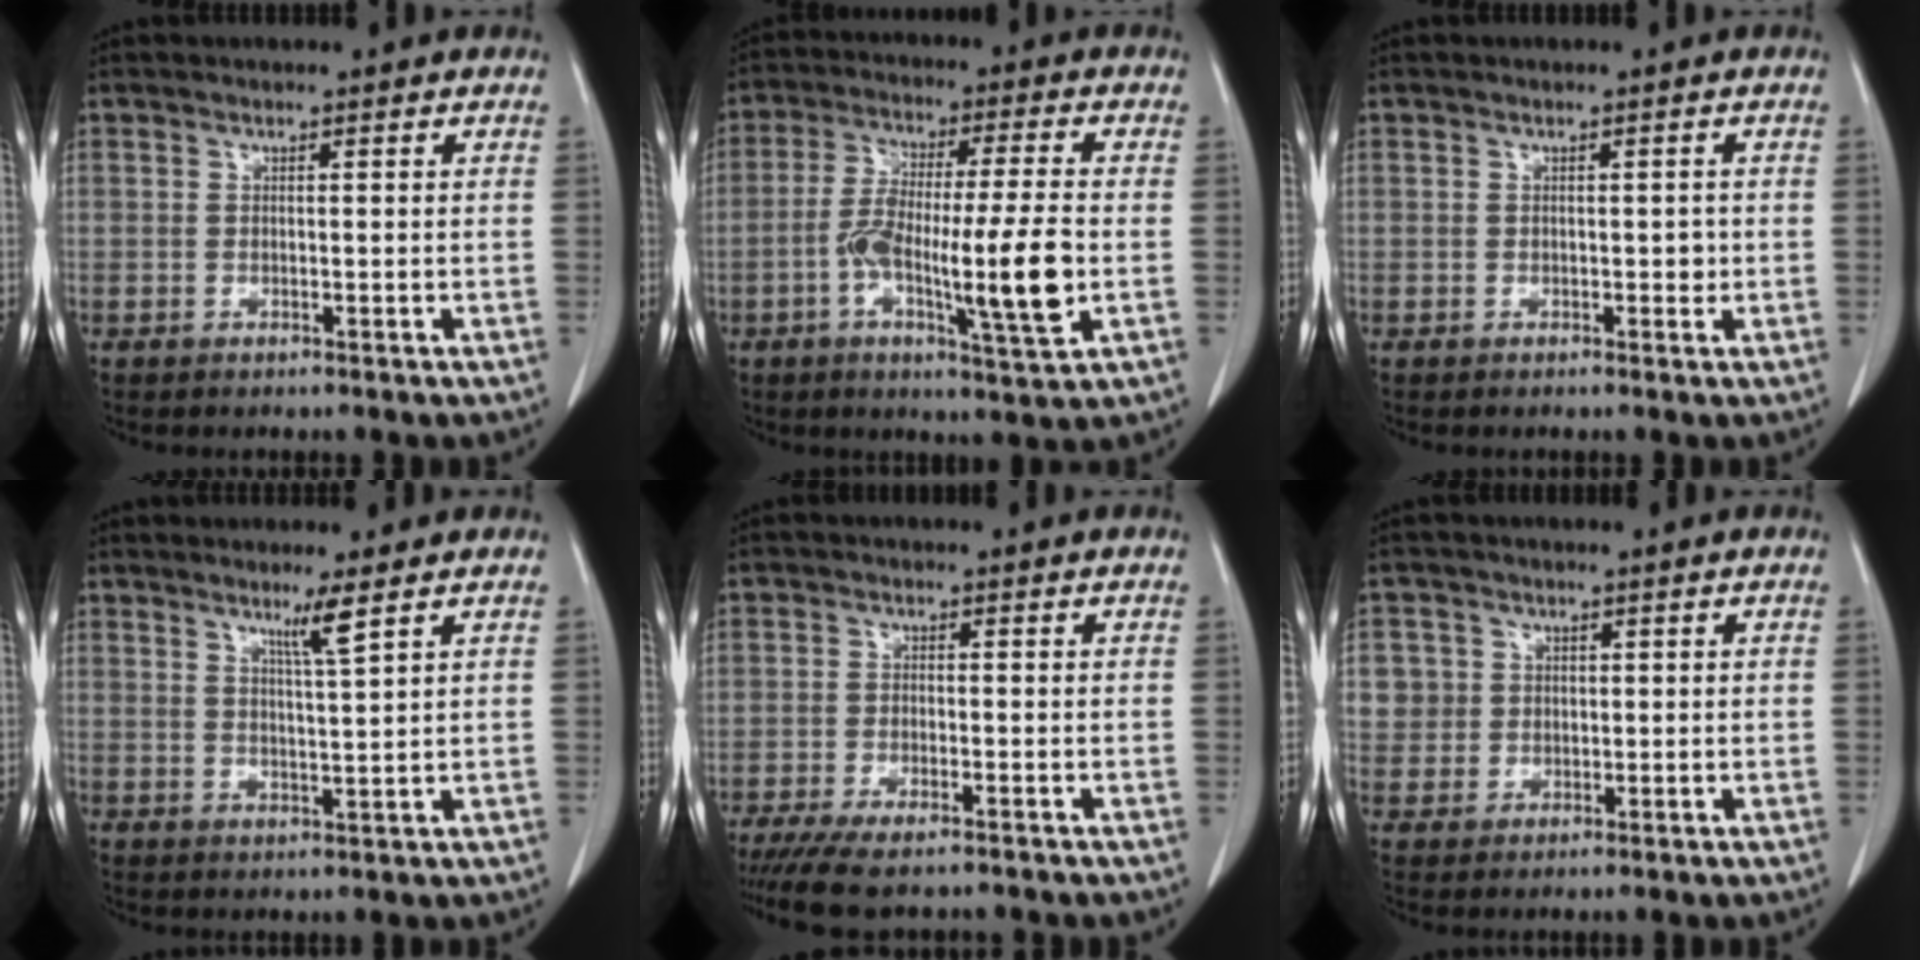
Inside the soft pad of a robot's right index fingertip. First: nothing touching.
{"total": 14.0, "force": [-3.1, 1.1, 13.6], "torque": [-0.241, -0.004, -0.055]}
{"total": 1.3, "force": [-0.1, 0.8, 1.0], "torque": [-0.010, 0.001, -0.001]}
{"total": 3.6, "force": [2.2, -0.9, 2.6], "torque": [-0.049, -0.010, 0.044]}
{"total": 7.6, "force": [-6.1, 1.5, 4.2], "torque": [-0.065, -0.015, -0.096]}
{"total": 4.8, "force": [1.1, 4.6, 0.1], "torque": [0.011, 0.010, 0.023]}